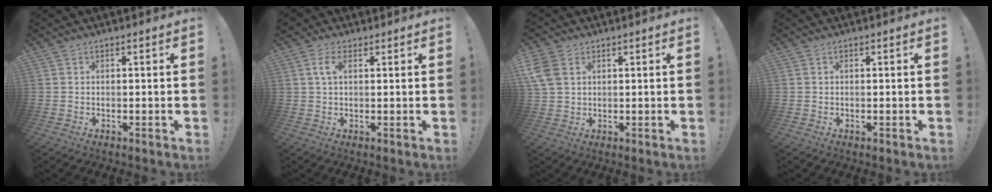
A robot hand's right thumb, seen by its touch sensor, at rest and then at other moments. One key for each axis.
{"total": 5.1, "fx": 1.9, "fy": 2.7, "fz": 3.8, "tx": -0.075, "ty": 0.002, "tz": 0.032}
{"total": 7.4, "fx": 2.7, "fy": 5.4, "fz": 4.3, "tx": -0.089, "ty": -0.006, "tz": 0.054}
{"total": 0.0}